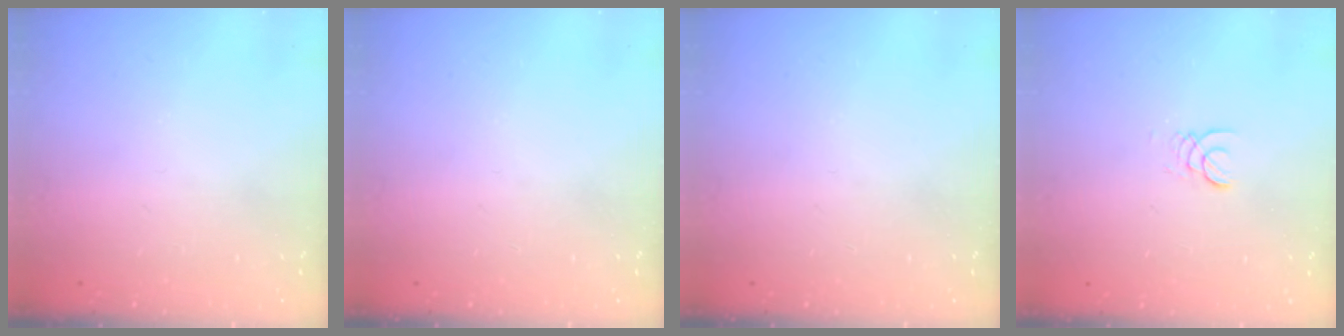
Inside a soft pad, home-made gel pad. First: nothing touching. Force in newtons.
{"total": 0.0}
{"total": 0.0}
{"total": 1.3, "press": 1.3, "slide": 0.1}